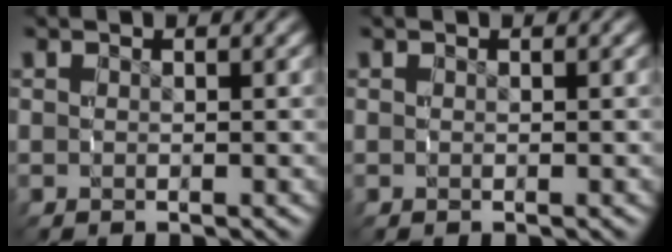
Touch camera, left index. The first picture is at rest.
{"total": 0.0}